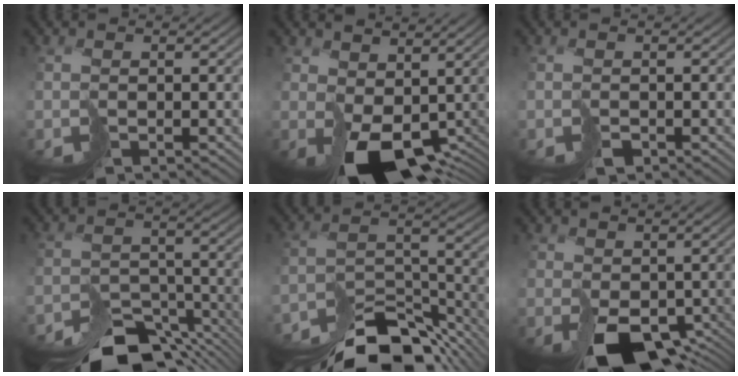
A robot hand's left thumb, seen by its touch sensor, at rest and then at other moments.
{"total": 9.0, "force": [0.5, 5.8, 6.9], "torque": [-0.137, -0.032, 0.036]}
{"total": 0.9, "force": [-0.7, 0.5, 0.3], "torque": [-0.002, 0.002, -0.012]}
{"total": 10.7, "force": [-9.7, 3.4, 3.1], "torque": [-0.036, -0.010, -0.135]}
{"total": 13.4, "force": [-12.0, 3.5, 4.7], "torque": [-0.078, 0.004, -0.177]}
{"total": 8.1, "force": [-2.3, 5.3, 5.7], "torque": [-0.106, -0.038, -0.019]}